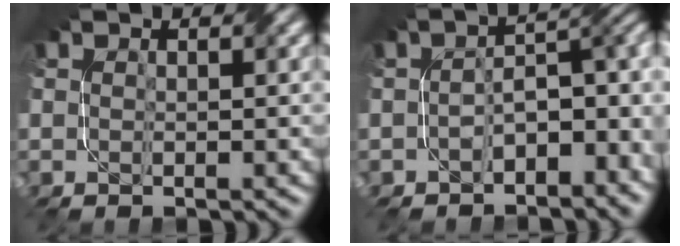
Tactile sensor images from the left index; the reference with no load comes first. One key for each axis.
{"total": 5.9, "fx": -2.3, "fy": 3.0, "fz": 4.5, "tx": -0.052, "ty": 0.009, "tz": -0.045}